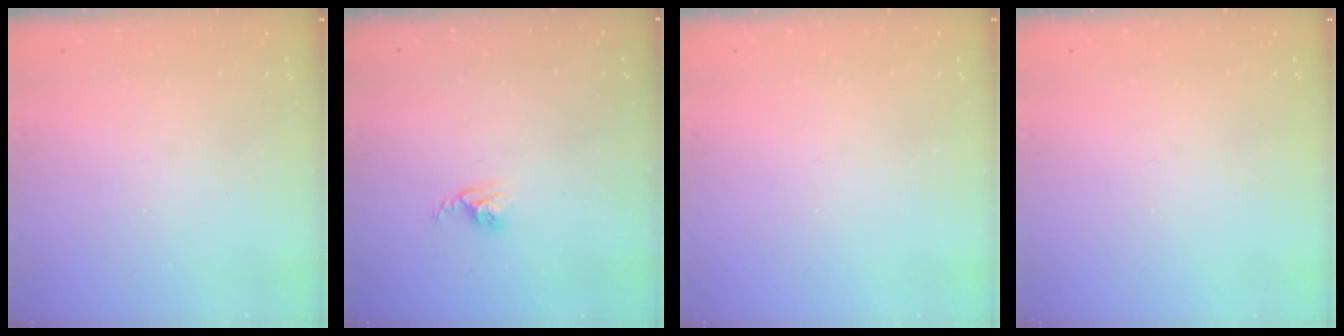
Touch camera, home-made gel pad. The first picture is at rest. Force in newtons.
{"total": 3.9, "press": 3.9, "slide": 0.2}
{"total": 0.0}
{"total": 0.0}